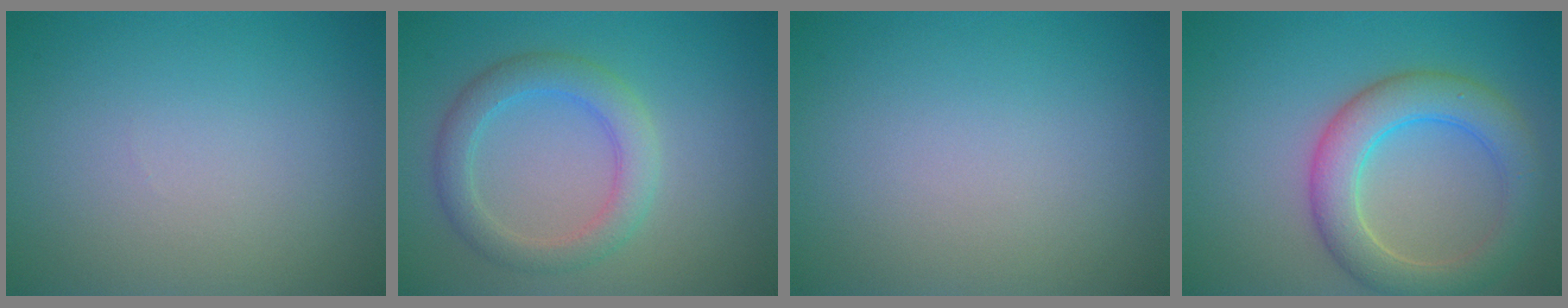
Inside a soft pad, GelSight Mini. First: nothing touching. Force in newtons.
{"total": 3.5, "press": 3.5, "slide": 0.2}
{"total": 0.0}
{"total": 5.7, "press": 5.7, "slide": 0.4}